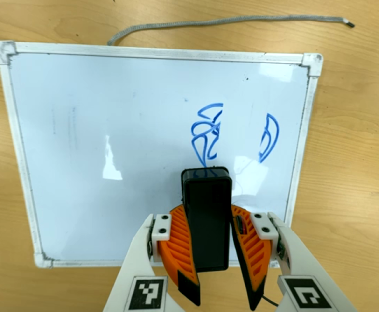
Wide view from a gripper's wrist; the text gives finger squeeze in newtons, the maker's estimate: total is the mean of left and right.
{"total": 11.2, "left": 10.6, "right": 11.9}